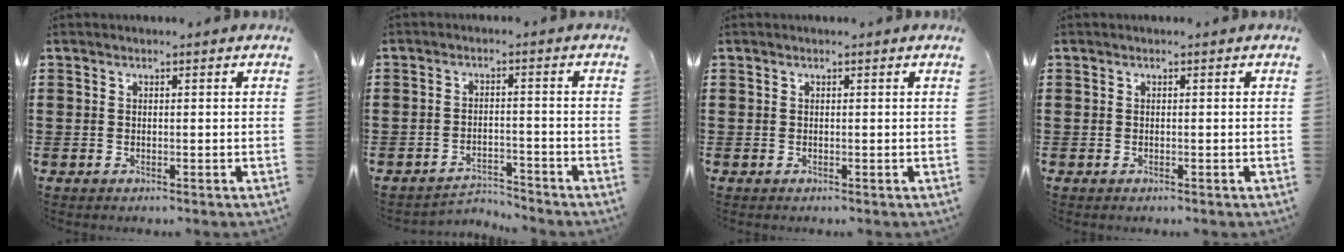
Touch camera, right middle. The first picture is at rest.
{"total": 2.9, "force": [-2.9, 0.3, 0.4], "torque": [-0.012, 0.003, -0.062]}
{"total": 0.0}
{"total": 0.0}